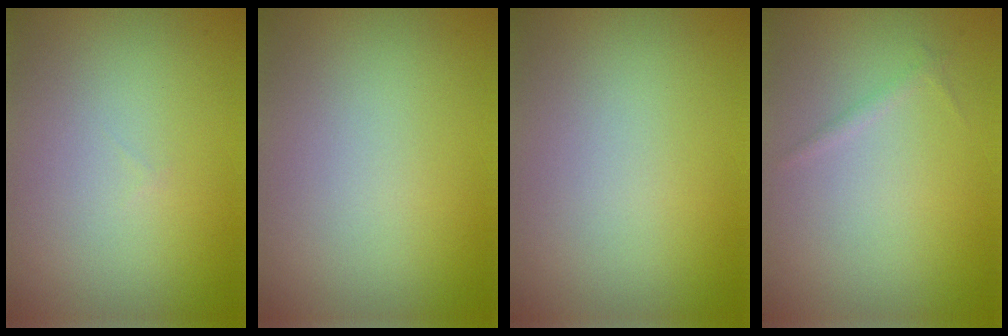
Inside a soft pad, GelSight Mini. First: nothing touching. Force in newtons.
{"total": 0.0}
{"total": 0.0}
{"total": 0.5, "press": 0.5, "slide": 0.0}